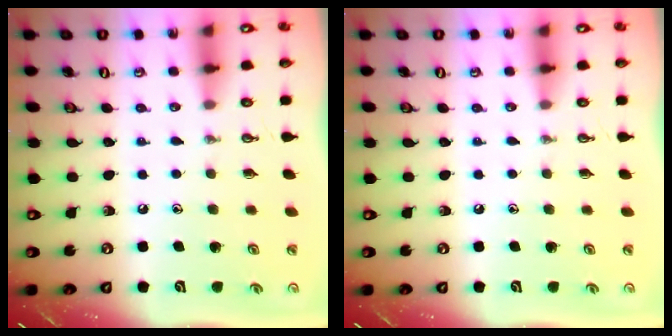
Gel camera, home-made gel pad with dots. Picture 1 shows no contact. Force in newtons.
{"total": 0.0}